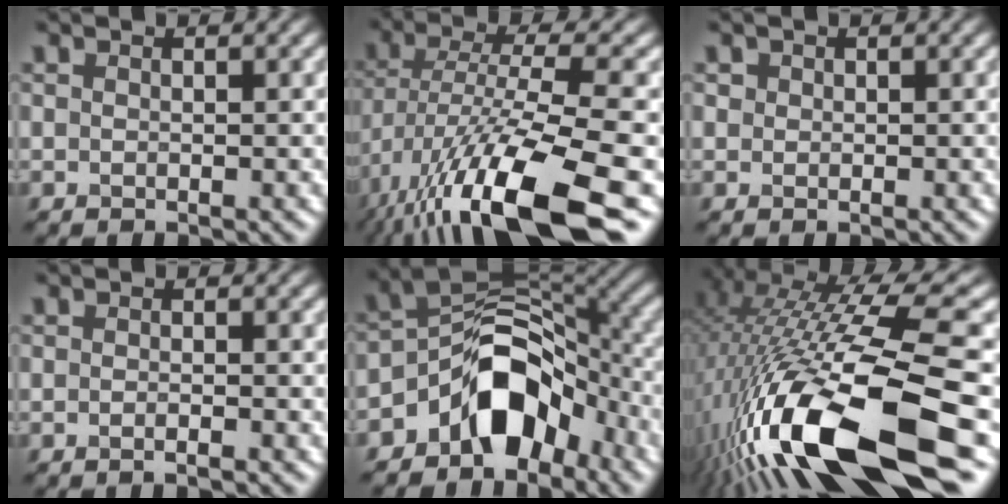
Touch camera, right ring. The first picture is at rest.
{"total": 14.3, "force": [-6.8, 4.1, 11.9], "torque": [-0.225, -0.008, -0.110]}
{"total": 0.7, "force": [0.3, 0.6, 0.1], "torque": [0.003, -0.001, 0.006]}
{"total": 0.9, "force": [-0.5, 0.1, 0.7], "torque": [-0.010, -0.003, -0.009]}
{"total": 8.6, "force": [-4.8, 5.0, 5.2], "torque": [-0.051, 0.015, -0.095]}
{"total": 18.5, "force": [-5.9, 5.6, 16.6], "torque": [-0.318, -0.015, -0.093]}